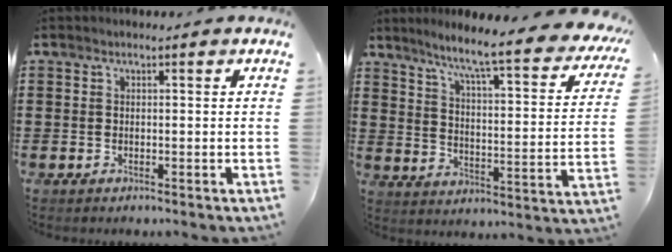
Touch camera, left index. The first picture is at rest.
{"total": 7.2, "force": [5.8, -0.7, 4.3], "torque": [-0.099, -0.055, 0.083]}